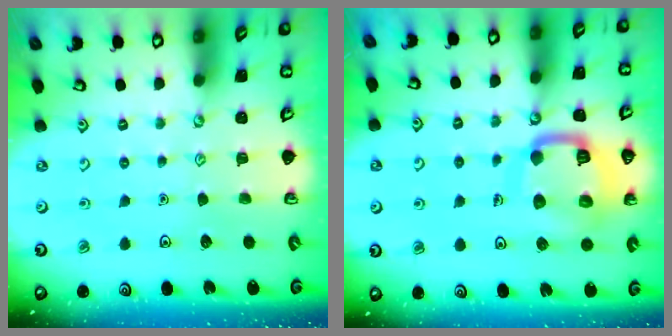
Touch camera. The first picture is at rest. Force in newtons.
{"total": 15.4, "press": 15.3, "slide": 1.6}